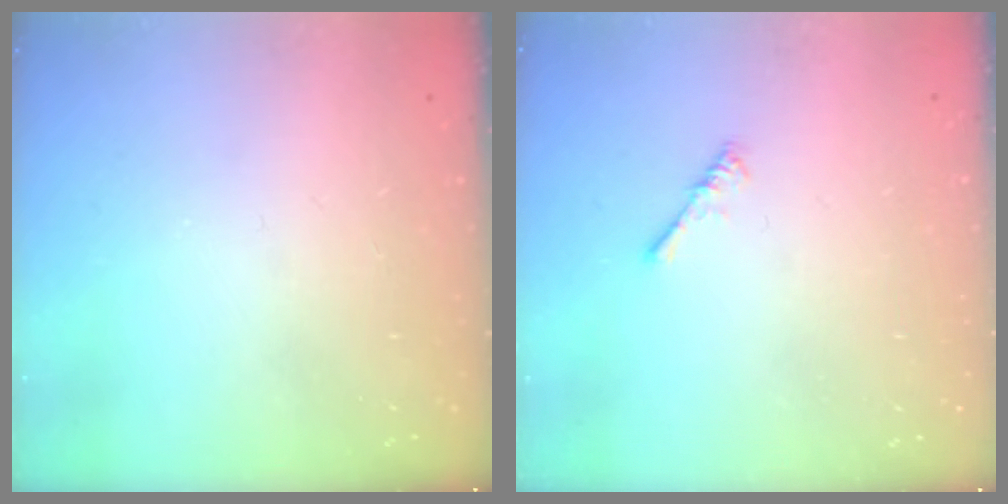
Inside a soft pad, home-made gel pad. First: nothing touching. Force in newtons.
{"total": 0.0}